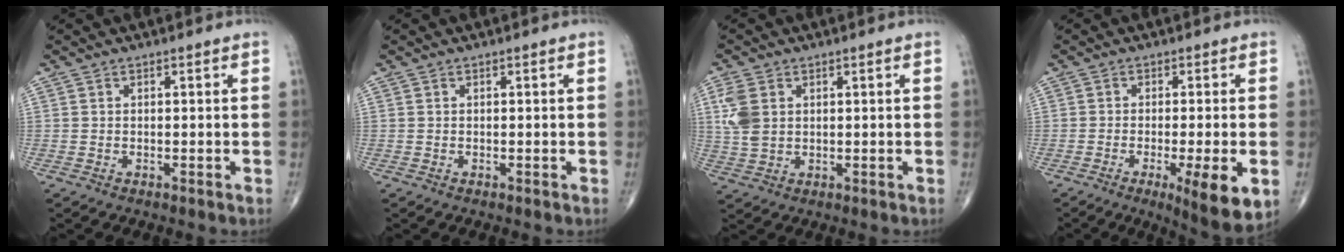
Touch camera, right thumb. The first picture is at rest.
{"total": 0.0}
{"total": 6.8, "force": [2.1, 4.4, 4.8], "torque": [-0.116, 0.000, 0.050]}
{"total": 9.7, "force": [-3.2, 1.8, 9.0], "torque": [-0.129, -0.017, -0.045]}